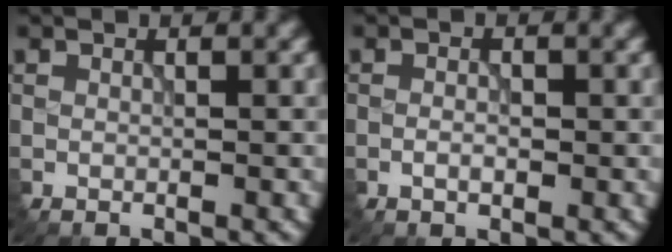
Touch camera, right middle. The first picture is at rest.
{"total": 0.9, "force": [-0.5, 0.4, 0.7], "torque": [-0.018, 0.003, -0.014]}